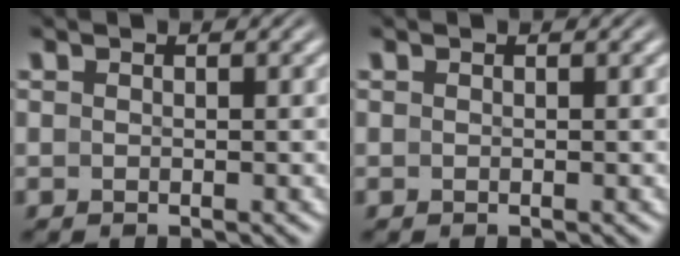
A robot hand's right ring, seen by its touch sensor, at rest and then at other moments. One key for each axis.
{"total": 0.0}